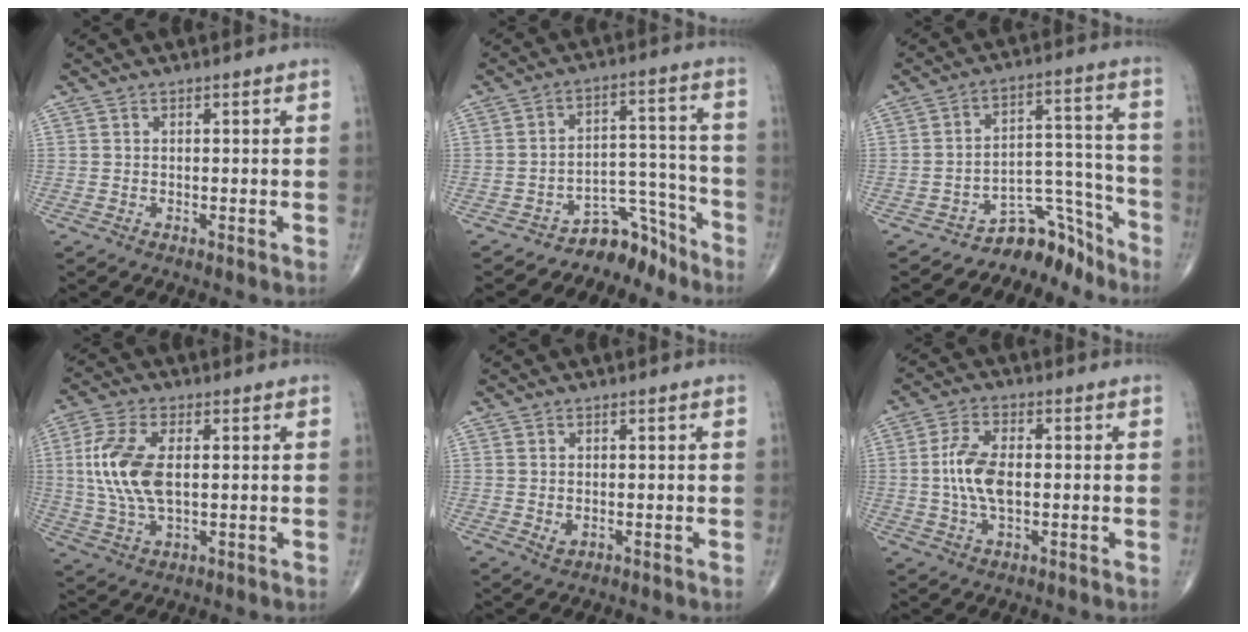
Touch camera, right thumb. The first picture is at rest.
{"total": 8.0, "force": [-7.1, 3.6, 0.2], "torque": [0.035, 0.122, -0.115]}
{"total": 9.8, "force": [-8.9, 4.2, 0.3], "torque": [0.039, 0.143, -0.145]}
{"total": 11.8, "force": [1.2, 6.1, 10.1], "torque": [-0.224, 0.000, 0.025]}
{"total": 1.2, "force": [0.0, 0.7, 0.9], "torque": [-0.017, -0.001, 0.005]}
{"total": 8.3, "force": [-0.1, 4.2, 7.2], "torque": [-0.149, 0.004, -0.006]}